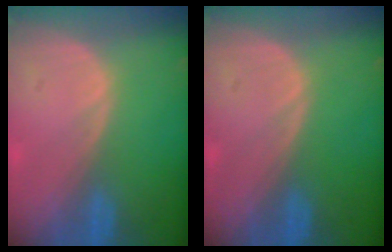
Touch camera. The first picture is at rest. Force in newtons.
{"total": 0.0}